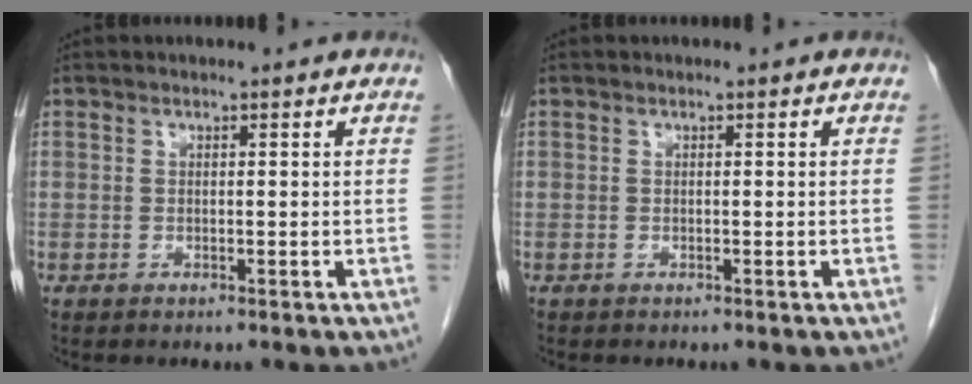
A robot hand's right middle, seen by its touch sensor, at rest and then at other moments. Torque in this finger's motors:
{"motor_torque": [-0.20, -0.08, -0.02, 0.00]}